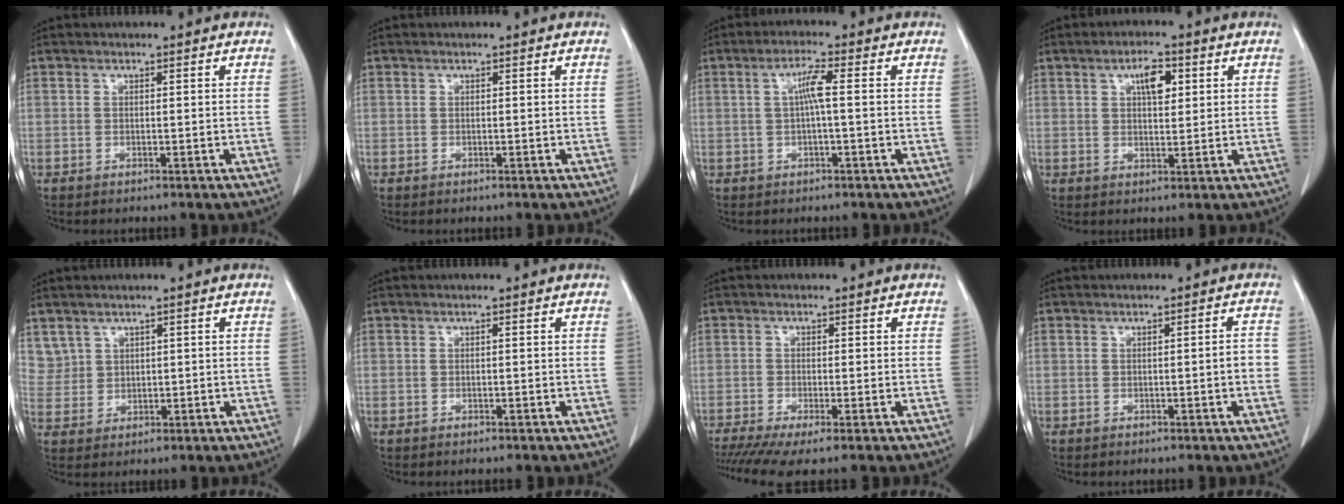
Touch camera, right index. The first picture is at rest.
{"total": 0.0}
{"total": 3.6, "force": [0.3, 0.2, 3.5], "torque": [-0.068, 0.007, 0.006]}
{"total": 4.6, "force": [1.8, 1.7, 3.8], "torque": [-0.063, 0.004, 0.028]}
{"total": 3.7, "force": [2.4, 2.9, 0.2], "torque": [0.000, 0.006, 0.055]}
{"total": 0.0}
{"total": 6.4, "force": [-4.4, 0.7, 4.6], "torque": [-0.076, -0.016, -0.079]}
{"total": 2.1, "force": [-0.4, 0.2, 2.1], "torque": [-0.025, 0.001, -0.006]}